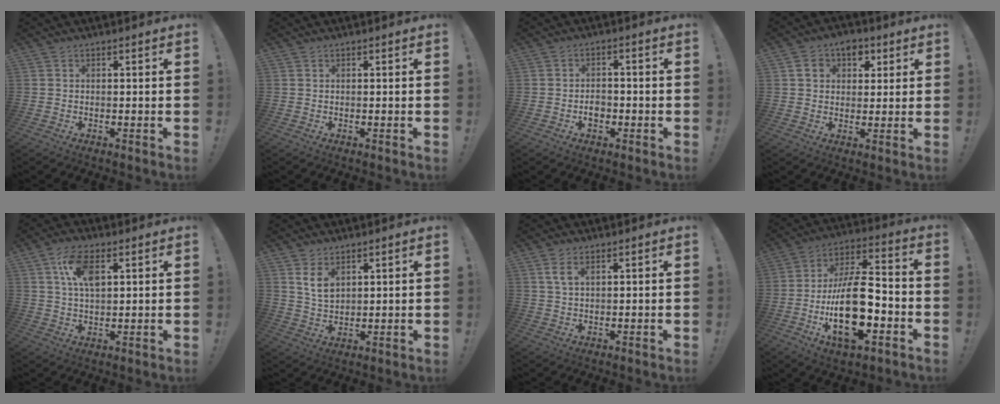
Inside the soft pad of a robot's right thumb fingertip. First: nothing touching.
{"total": 0.0}
{"total": 3.9, "force": [-1.5, 2.9, 2.1], "torque": [-0.018, 0.006, -0.029]}
{"total": 7.7, "force": [3.0, 6.4, 3.0], "torque": [-0.043, -0.003, 0.058]}
{"total": 9.7, "force": [3.7, 4.8, 7.6], "torque": [-0.131, 0.004, 0.068]}
{"total": 6.4, "force": [3.6, 3.6, 3.8], "torque": [-0.056, -0.018, 0.065]}
{"total": 4.0, "force": [1.9, 1.6, 3.2], "torque": [-0.055, -0.004, 0.032]}
{"total": 21.8, "force": [-5.5, 10.2, 18.5], "torque": [-0.331, 0.027, -0.089]}